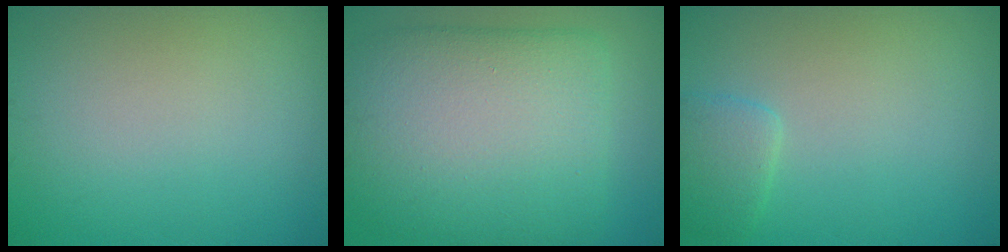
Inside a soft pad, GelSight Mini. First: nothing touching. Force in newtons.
{"total": 13.4, "press": 13.4, "slide": 0.3}
{"total": 1.8, "press": 1.8, "slide": 0.2}